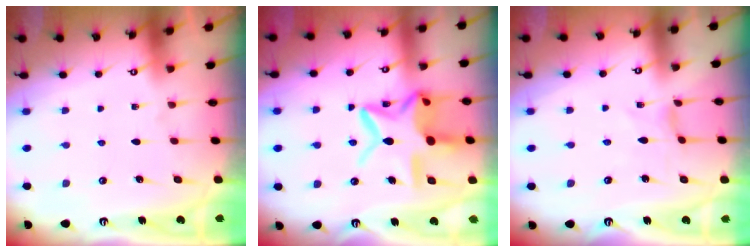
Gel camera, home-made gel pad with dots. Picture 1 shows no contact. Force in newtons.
{"total": 16.7, "press": 16.7, "slide": 1.3}
{"total": 0.0}